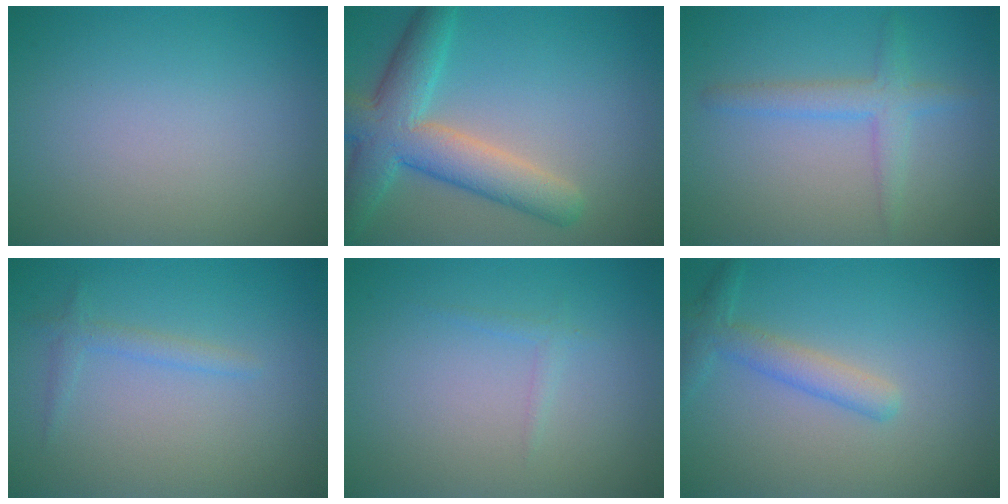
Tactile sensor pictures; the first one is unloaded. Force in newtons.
{"total": 7.0, "press": 7.0, "slide": 0.2}
{"total": 2.6, "press": 2.6, "slide": 0.1}
{"total": 1.3, "press": 1.3, "slide": 0.1}
{"total": 0.8, "press": 0.8, "slide": 0.1}
{"total": 2.6, "press": 2.6, "slide": 0.1}